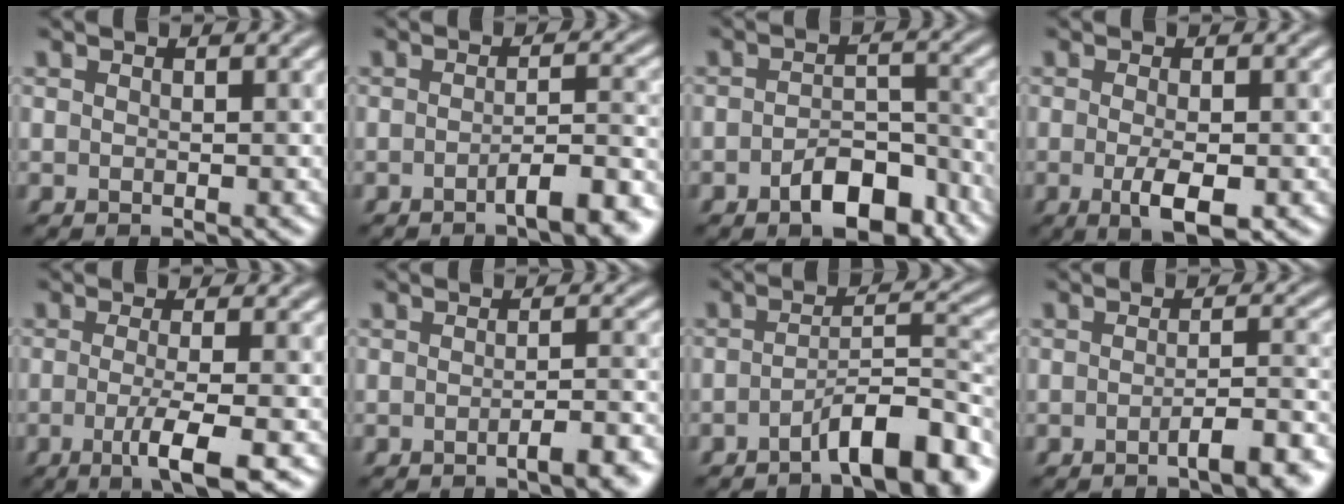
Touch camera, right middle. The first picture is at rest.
{"total": 5.0, "force": [-2.8, 1.2, 4.0], "torque": [-0.049, 0.009, -0.047]}
{"total": 5.2, "force": [-3.1, 2.6, 3.3], "torque": [-0.046, 0.005, -0.053]}
{"total": 3.3, "force": [-0.9, 0.9, 3.0], "torque": [-0.057, -0.009, -0.016]}
{"total": 4.4, "force": [-1.4, 0.8, 4.1], "torque": [-0.068, -0.006, -0.031]}
{"total": 3.3, "force": [-1.6, 0.9, 2.8], "torque": [-0.035, 0.006, -0.032]}
{"total": 7.0, "force": [-4.4, 1.6, 5.2], "torque": [-0.075, 0.012, -0.070]}
{"total": 4.5, "force": [-2.4, 1.1, 3.7], "torque": [-0.045, 0.008, -0.041]}